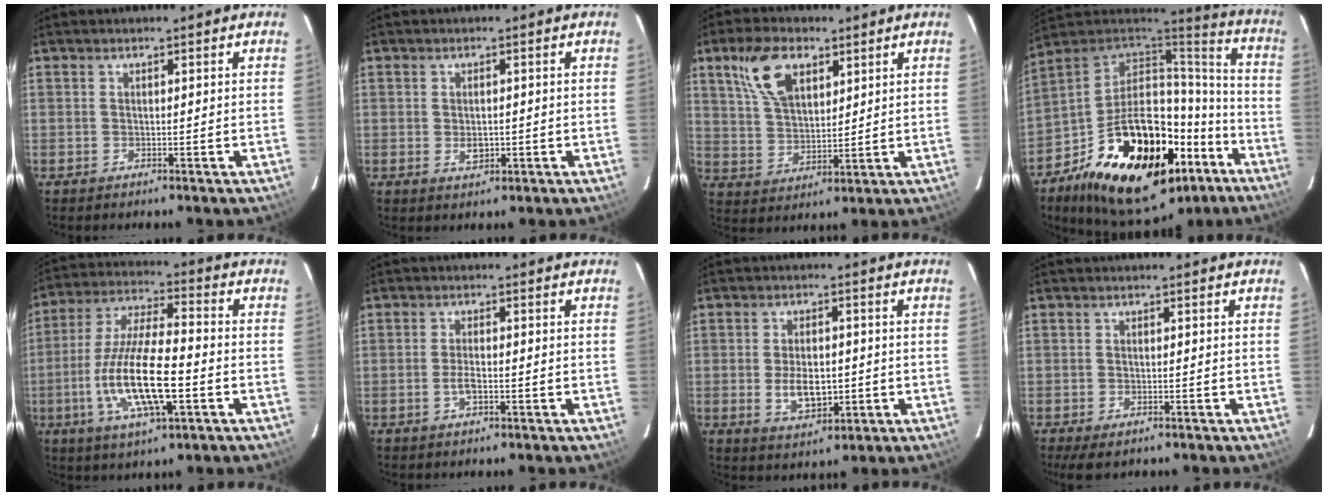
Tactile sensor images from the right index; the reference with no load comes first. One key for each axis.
{"total": 2.6, "fx": -0.5, "fy": 1.8, "fz": 1.8, "tx": -0.031, "ty": 0.000, "tz": -0.006}
{"total": 10.7, "fx": 5.5, "fy": 5.8, "fz": 7.2, "tx": -0.141, "ty": 0.023, "tz": 0.109}
{"total": 31.2, "fx": -15.6, "fy": 17.1, "fz": 20.9, "tx": -0.369, "ty": 0.039, "tz": -0.210}
{"total": 16.1, "fx": -4.6, "fy": 4.3, "fz": 14.8, "tx": -0.302, "ty": -0.008, "tz": -0.088}
{"total": 2.7, "fx": -1.0, "fy": 1.1, "fz": 2.2, "tx": -0.048, "ty": 0.002, "tz": -0.020}
{"total": 7.2, "fx": -1.2, "fy": 4.3, "fz": 5.7, "tx": -0.109, "ty": -0.002, "tz": -0.013}
{"total": 4.0, "fx": -2.8, "fy": 1.8, "fz": 2.3, "tx": -0.053, "ty": -0.016, "tz": -0.047}